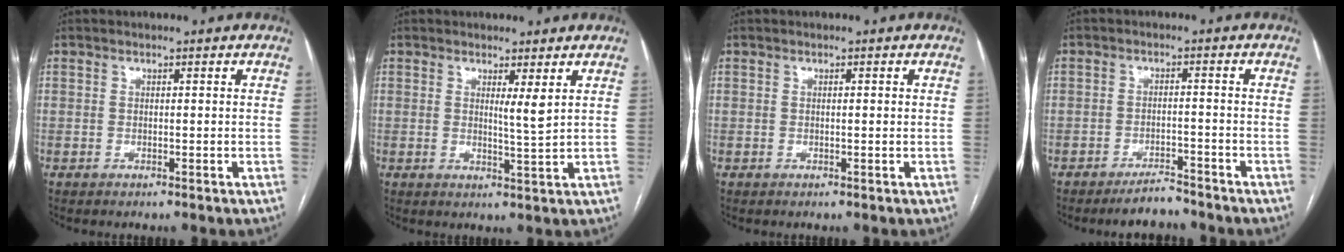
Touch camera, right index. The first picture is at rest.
{"total": 2.7, "force": [1.2, -0.3, 2.4], "torque": [-0.043, -0.013, 0.022]}
{"total": 0.6, "force": [0.1, 0.1, 0.6], "torque": [-0.011, 0.001, 0.002]}
{"total": 4.0, "force": [-3.7, 0.9, 1.2], "torque": [-0.019, -0.004, -0.059]}